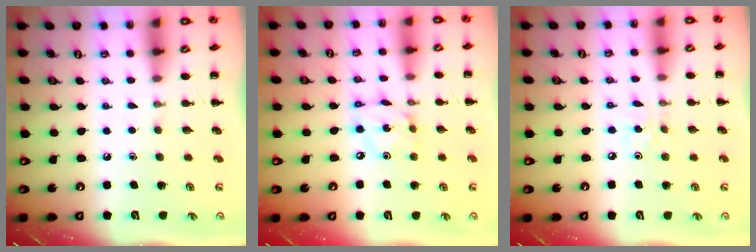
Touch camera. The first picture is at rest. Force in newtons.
{"total": 5.4, "press": 5.3, "slide": 0.8}
{"total": 1.8, "press": 1.7, "slide": 0.6}